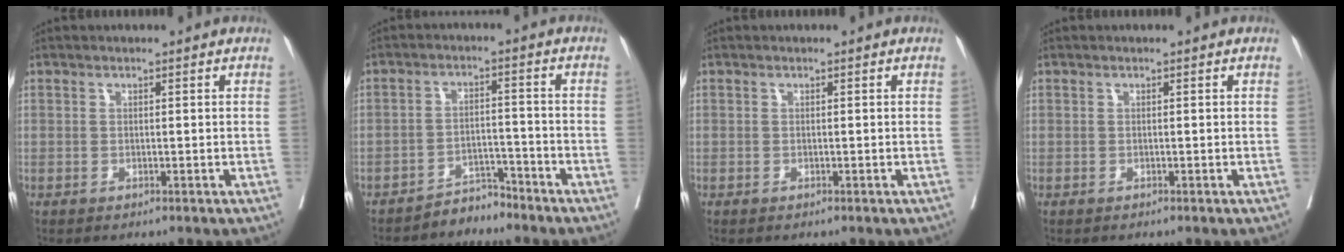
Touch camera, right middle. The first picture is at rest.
{"total": 3.7, "force": [-3.6, 0.9, 0.0], "torque": [0.004, -0.001, -0.062]}
{"total": 0.0}
{"total": 0.0}